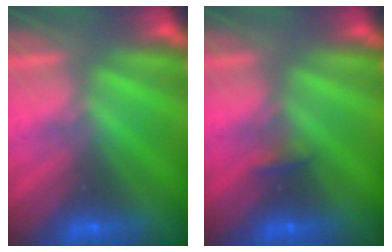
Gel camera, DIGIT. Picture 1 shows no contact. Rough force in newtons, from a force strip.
{"total": 2.3}